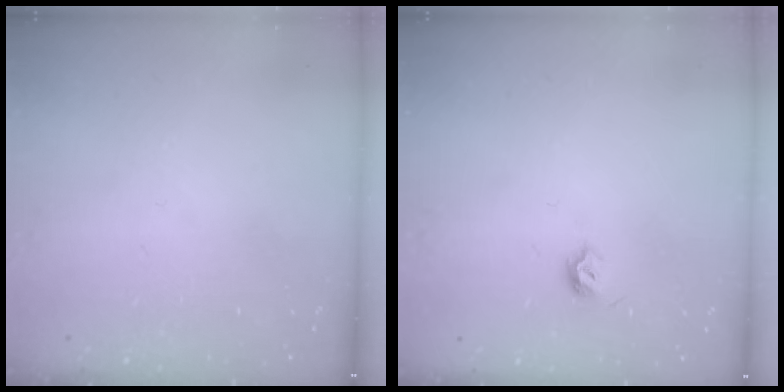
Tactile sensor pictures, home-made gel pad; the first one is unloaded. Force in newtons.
{"total": 4.5, "press": 4.3, "slide": 1.0}